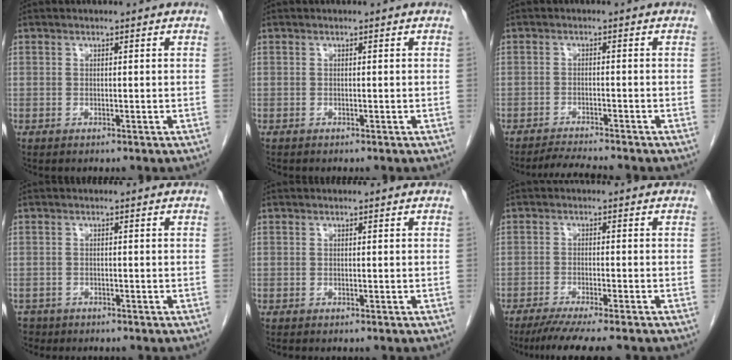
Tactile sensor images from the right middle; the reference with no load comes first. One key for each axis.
{"total": 0.0}
{"total": 4.7, "fx": -4.5, "fy": -0.4, "fz": 1.4, "tx": -0.025, "ty": -0.017, "tz": -0.074}
{"total": 2.6, "fx": -2.0, "fy": 1.6, "fz": -0.1, "tx": -0.004, "ty": 0.000, "tz": -0.037}
{"total": 0.0}
{"total": 9.3, "fx": -7.8, "fy": -0.1, "fz": 5.1, "tx": -0.061, "ty": -0.023, "tz": -0.119}